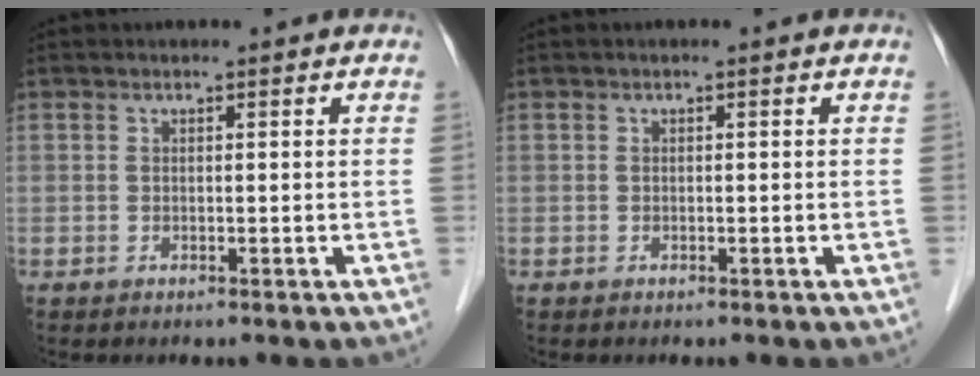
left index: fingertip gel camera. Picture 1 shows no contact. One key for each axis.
{"total": 0.0}